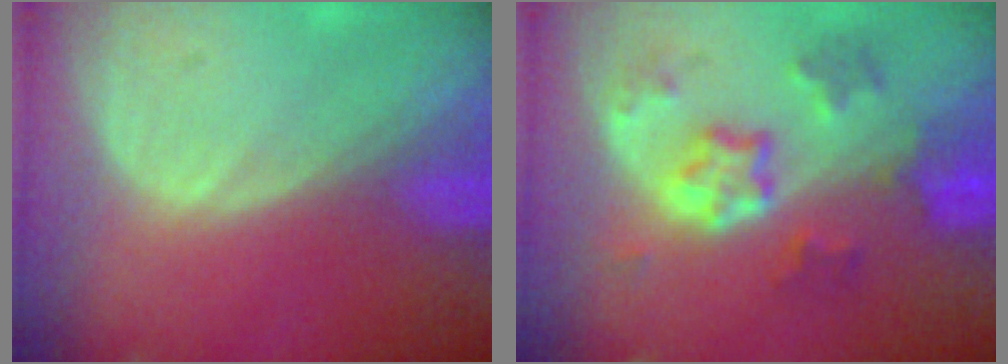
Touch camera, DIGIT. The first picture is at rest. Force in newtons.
{"total": 7.3, "press": 6.4, "slide": 3.4}